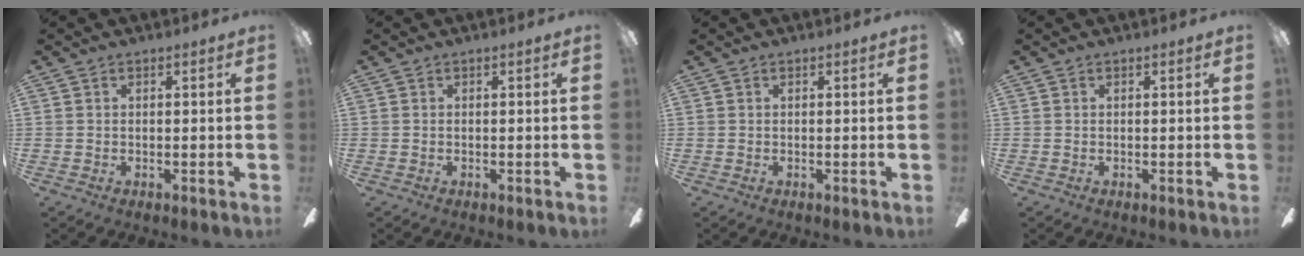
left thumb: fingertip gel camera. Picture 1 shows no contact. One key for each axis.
{"total": 0.0}
{"total": 0.0}
{"total": 0.0}